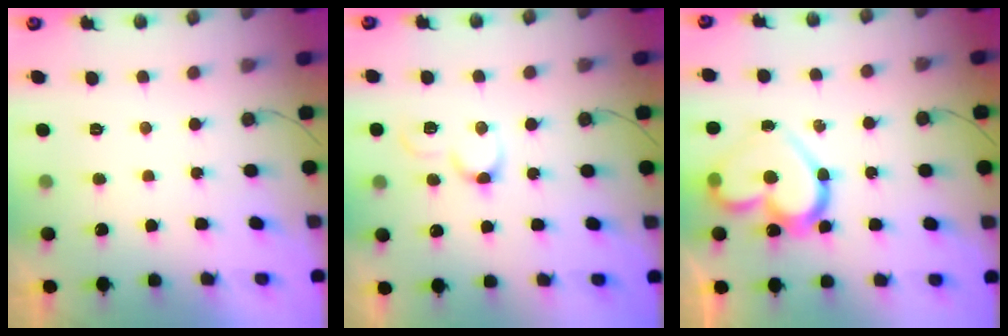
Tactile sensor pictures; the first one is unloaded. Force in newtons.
{"total": 4.9, "press": 4.9, "slide": 0.8}
{"total": 16.8, "press": 16.8, "slide": 1.4}